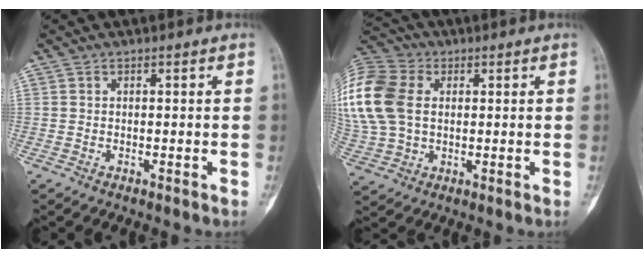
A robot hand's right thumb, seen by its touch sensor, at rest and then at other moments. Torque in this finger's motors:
{"motor_torque": [-0.53, 1.42, 1.92, 0.49, 0.58]}